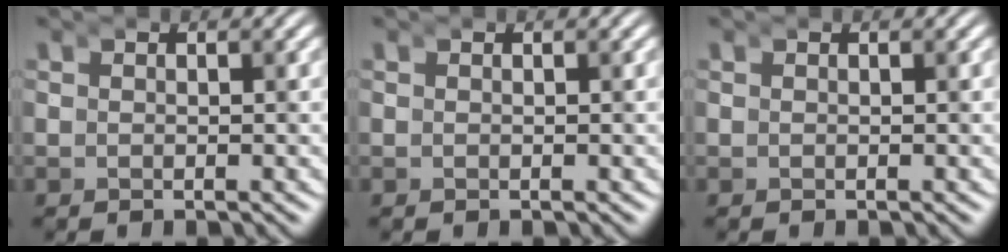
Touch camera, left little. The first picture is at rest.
{"total": 0.0}
{"total": 0.0}